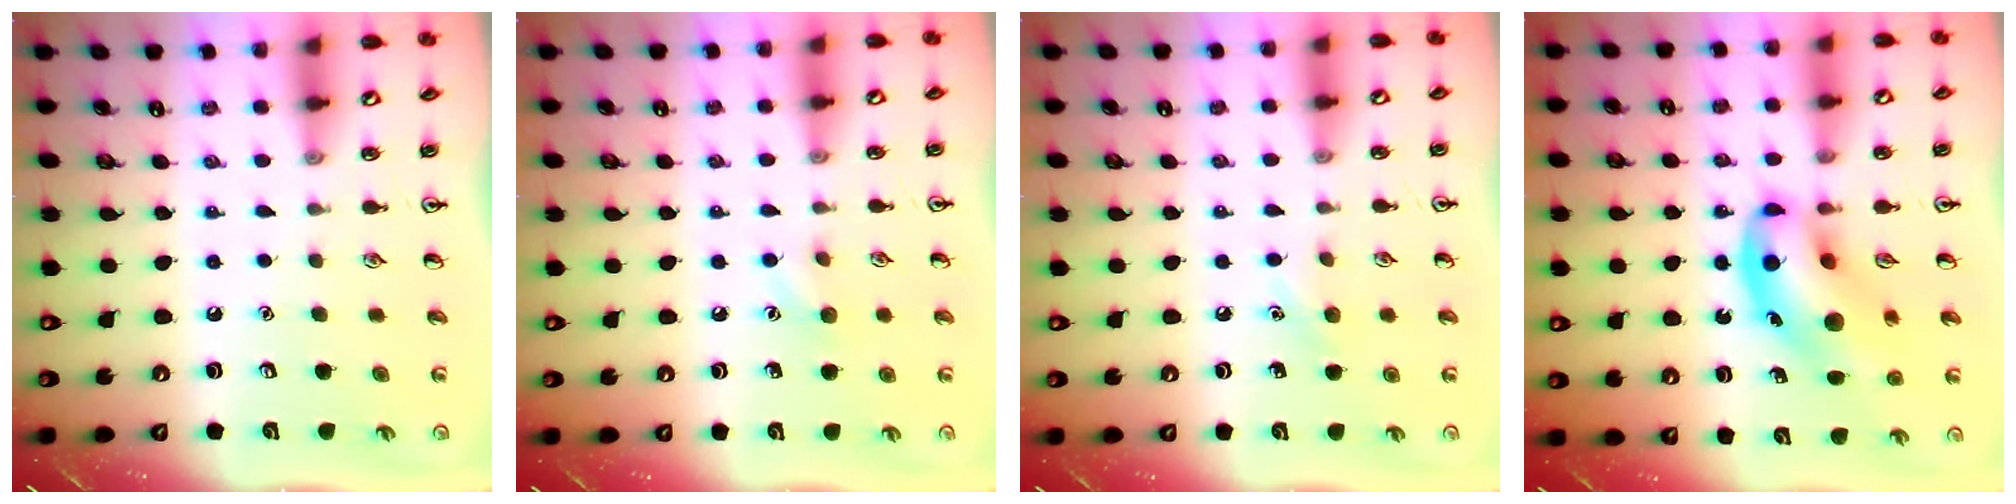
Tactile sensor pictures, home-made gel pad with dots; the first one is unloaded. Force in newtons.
{"total": 5.8, "press": 5.5, "slide": 1.9}
{"total": 5.7, "press": 5.4, "slide": 1.9}
{"total": 13.4, "press": 12.8, "slide": 3.9}